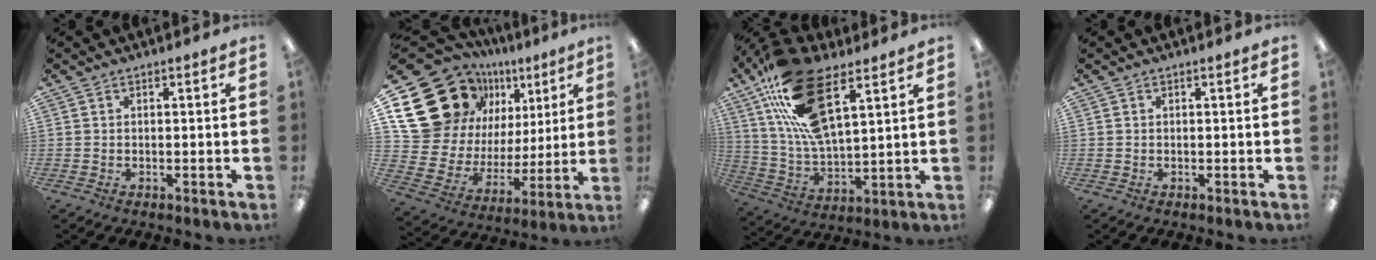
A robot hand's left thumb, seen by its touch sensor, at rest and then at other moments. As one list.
[{"total": 24.4, "force": [12.2, 17.7, 11.6], "torque": [-0.214, -0.068, 0.253]}, {"total": 20.6, "force": [11.8, 8.5, 14.6], "torque": [-0.292, -0.043, 0.209]}, {"total": 0.0}]